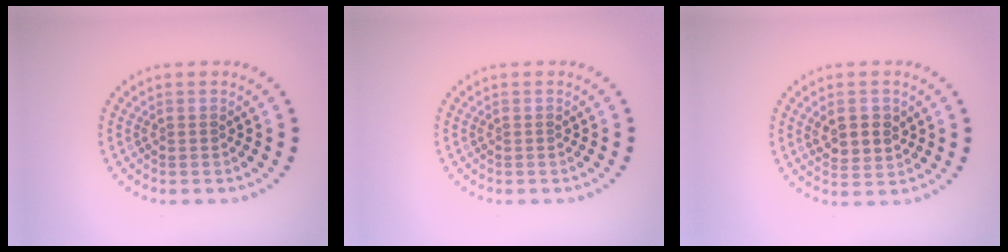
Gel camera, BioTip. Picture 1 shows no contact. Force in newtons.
{"total": 0.0}
{"total": 3.0, "press": 2.9, "slide": 0.6}